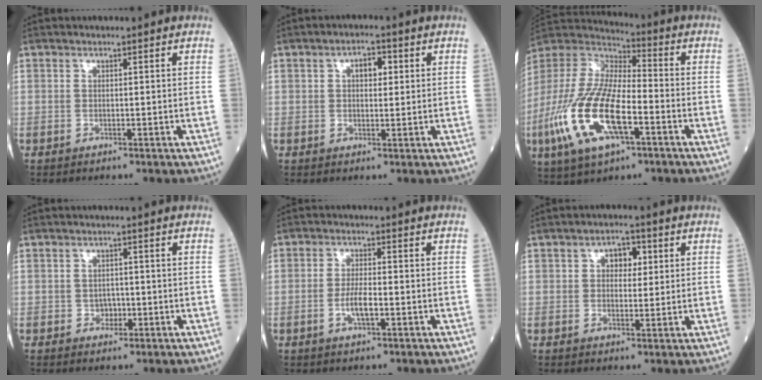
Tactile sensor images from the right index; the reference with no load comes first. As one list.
[{"total": 3.4, "force": [1.0, 1.7, 2.7], "torque": [-0.045, 0.010, 0.014]}, {"total": 18.6, "force": [-6.4, 6.4, 16.3], "torque": [-0.363, -0.012, -0.116]}, {"total": 1.9, "force": [-0.6, 1.5, 1.0], "torque": [-0.010, 0.006, -0.005]}, {"total": 3.8, "force": [-1.1, 0.8, 3.5], "torque": [-0.069, 0.001, -0.020]}, {"total": 3.5, "force": [1.0, 1.9, 2.8], "torque": [-0.044, 0.010, 0.015]}]